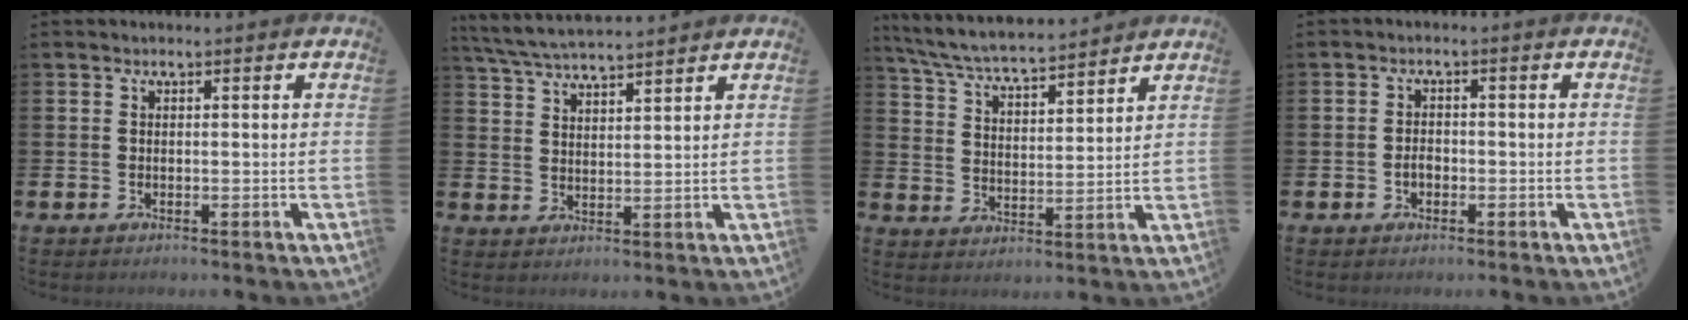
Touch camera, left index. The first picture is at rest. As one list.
[{"total": 5.4, "force": [5.3, 0.4, 1.3], "torque": [-0.047, -0.022, 0.096]}, {"total": 6.5, "force": [6.3, 0.5, 1.6], "torque": [-0.060, -0.042, 0.110]}, {"total": 1.7, "force": [-0.5, 1.2, 1.0], "torque": [-0.006, -0.002, -0.015]}]